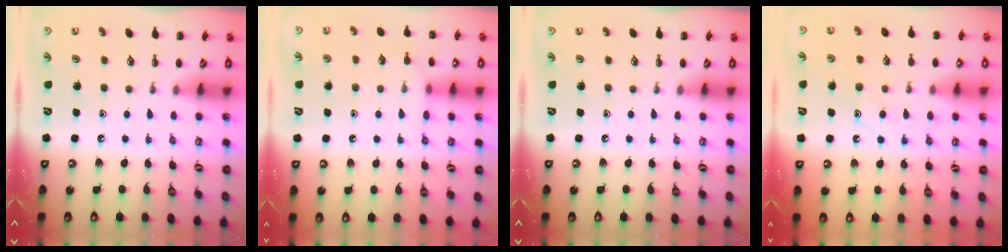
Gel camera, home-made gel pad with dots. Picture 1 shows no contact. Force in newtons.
{"total": 7.7, "press": 7.5, "slide": 1.5}
{"total": 0.0}
{"total": 10.7, "press": 10.7, "slide": 1.0}